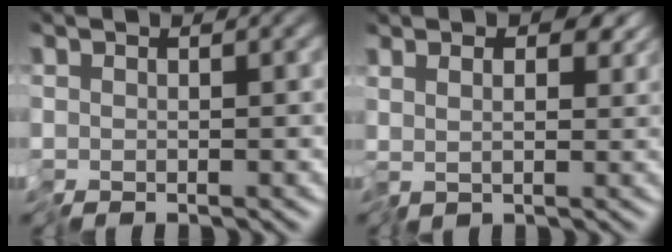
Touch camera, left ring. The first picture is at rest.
{"total": 3.8, "force": [2.0, 2.1, 2.5], "torque": [-0.041, 0.006, 0.035]}